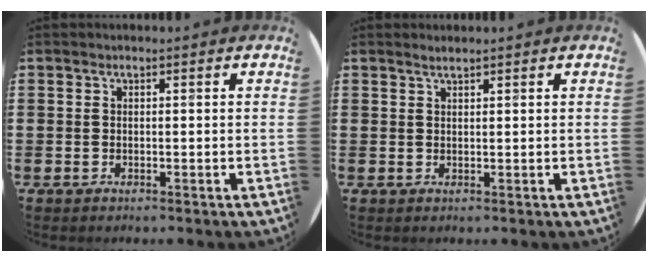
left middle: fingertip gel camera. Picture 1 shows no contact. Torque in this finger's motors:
{"motor_torque": [0.23, -0.18, -0.02, 0.02]}